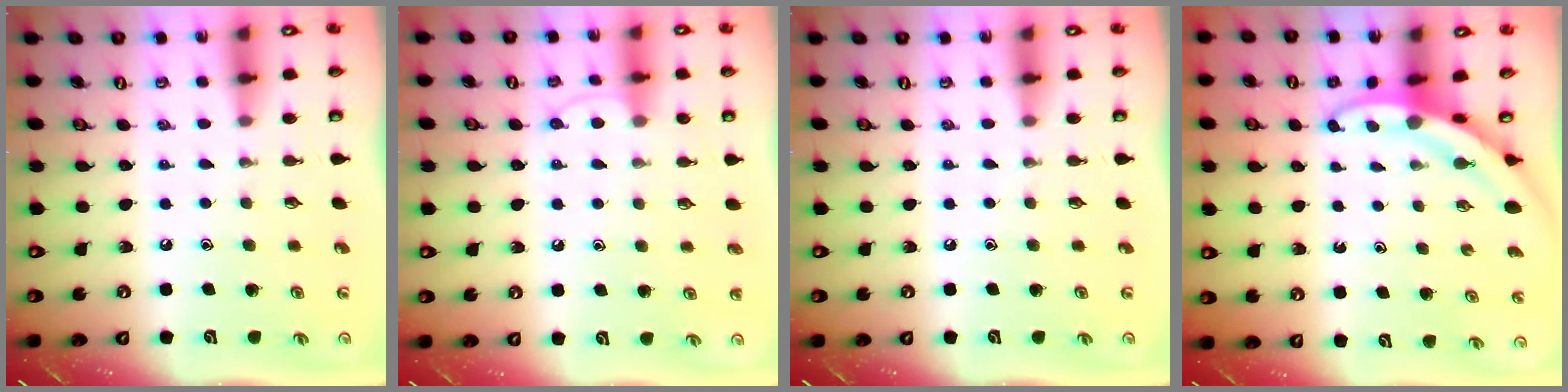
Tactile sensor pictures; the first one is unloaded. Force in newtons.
{"total": 6.3, "press": 6.3, "slide": 0.6}
{"total": 0.0}
{"total": 3.4, "press": 3.4, "slide": 0.2}